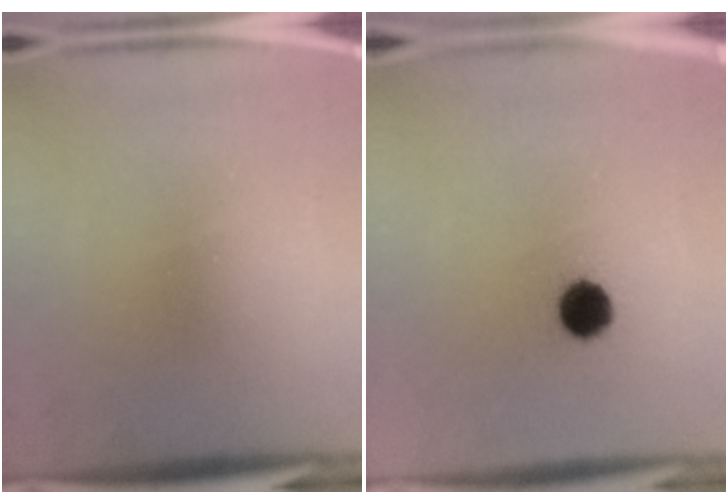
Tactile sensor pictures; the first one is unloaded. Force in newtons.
{"total": 7.2}